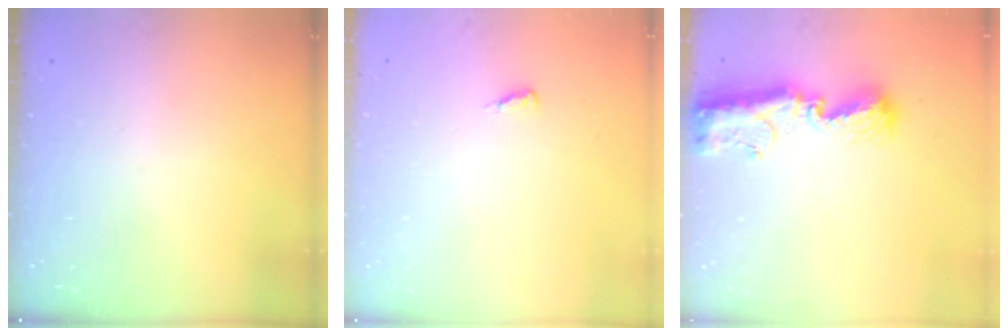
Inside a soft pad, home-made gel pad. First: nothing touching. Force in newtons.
{"total": 3.7, "press": 3.7, "slide": 0.5}
{"total": 9.7, "press": 9.6, "slide": 0.9}